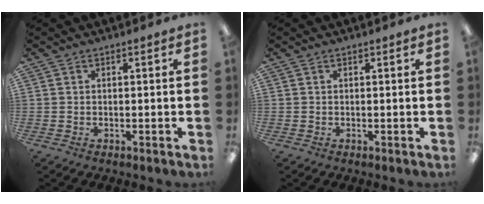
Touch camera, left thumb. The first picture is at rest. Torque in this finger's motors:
{"motor_torque": [0.01, 0.01, -0.01, -0.01, 0.00]}